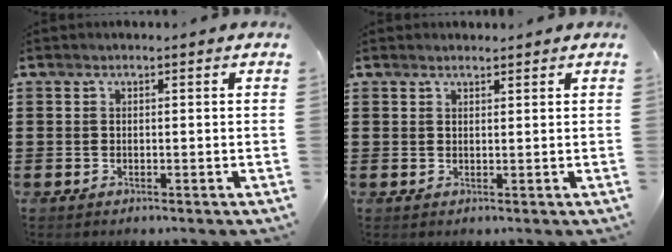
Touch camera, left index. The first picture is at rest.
{"total": 1.0, "force": [1.0, 0.1, 0.3], "torque": [-0.006, -0.001, 0.019]}